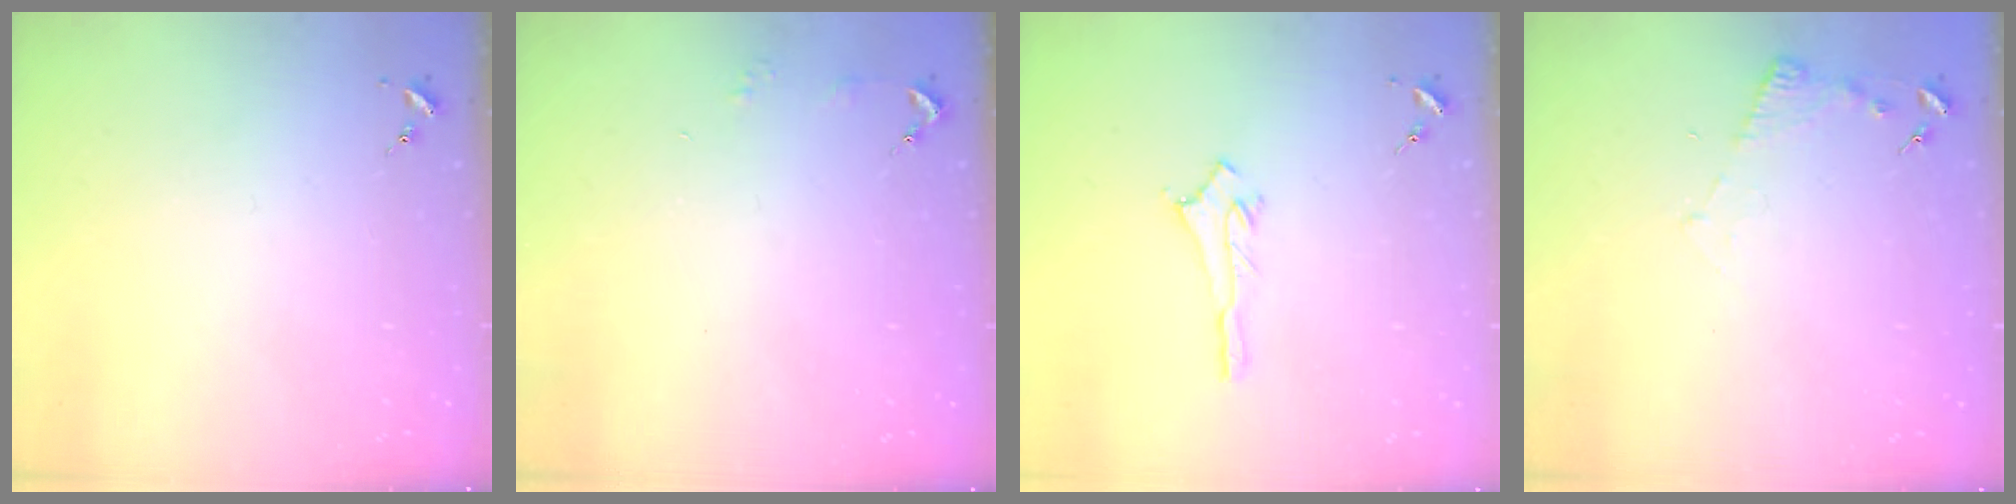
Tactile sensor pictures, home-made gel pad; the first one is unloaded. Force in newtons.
{"total": 2.9, "press": 2.8, "slide": 0.3}
{"total": 2.9, "press": 2.9, "slide": 0.3}
{"total": 4.6, "press": 4.6, "slide": 0.5}